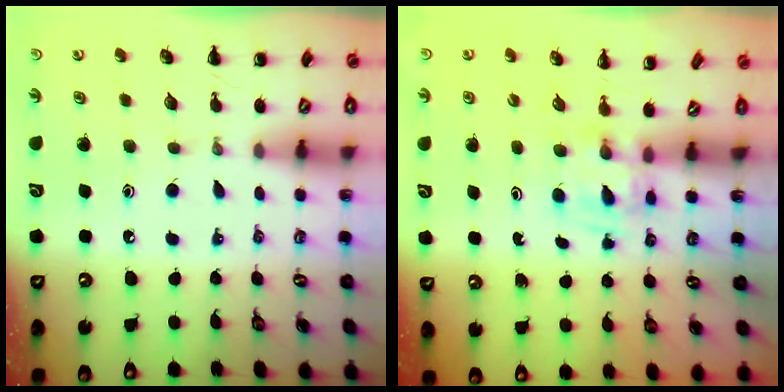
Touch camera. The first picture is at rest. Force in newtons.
{"total": 1.5, "press": 1.4, "slide": 0.7}